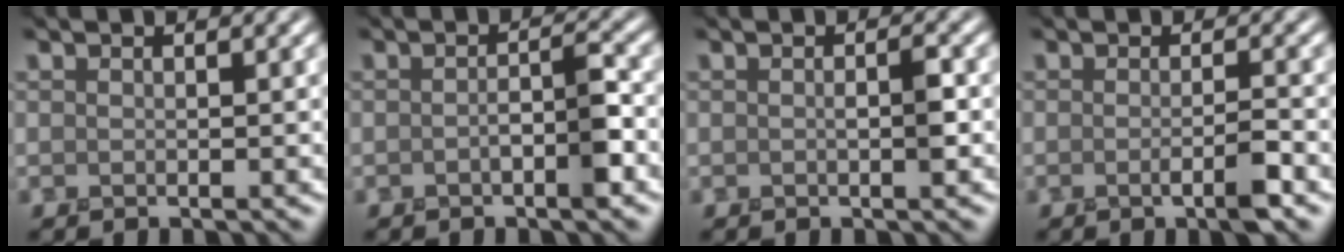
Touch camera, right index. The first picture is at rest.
{"total": 2.3, "force": [-0.7, 0.5, 2.1], "torque": [-0.036, 0.008, -0.016]}
{"total": 1.3, "force": [0.0, 0.1, 1.3], "torque": [-0.024, 0.003, -0.001]}
{"total": 2.3, "force": [-0.8, 0.4, 2.1], "torque": [-0.033, -0.001, -0.016]}